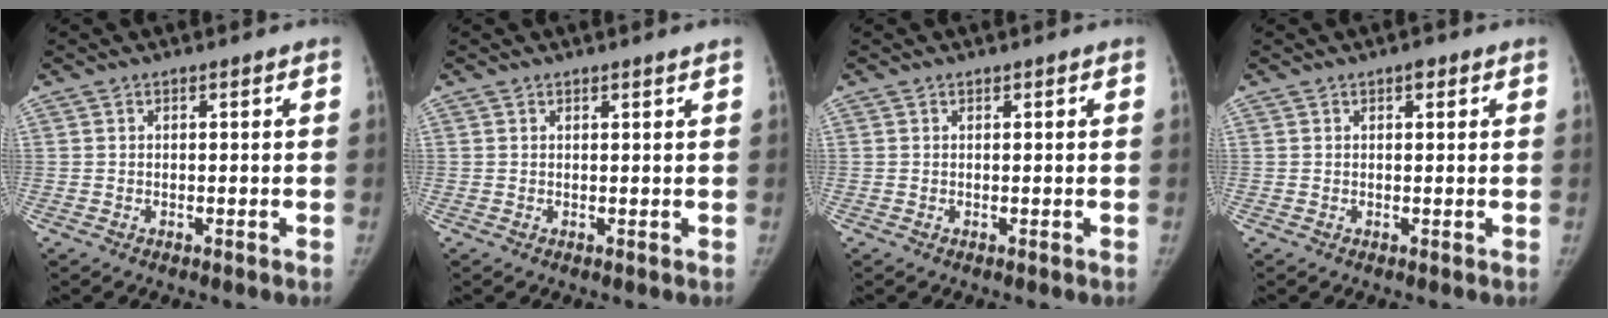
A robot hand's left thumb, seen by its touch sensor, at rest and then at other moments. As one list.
[{"total": 0.6, "force": [0.6, -0.2, 0.3], "torque": [-0.007, -0.004, 0.010]}, {"total": 0.0}, {"total": 1.3, "force": [0.7, 0.6, 0.8], "torque": [-0.005, 0.000, 0.007]}]